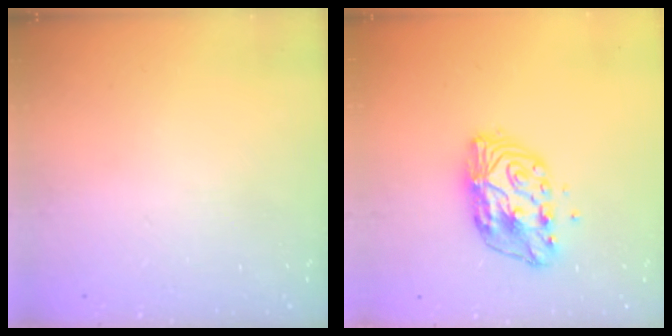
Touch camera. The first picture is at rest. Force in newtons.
{"total": 9.8, "press": 9.8, "slide": 0.7}